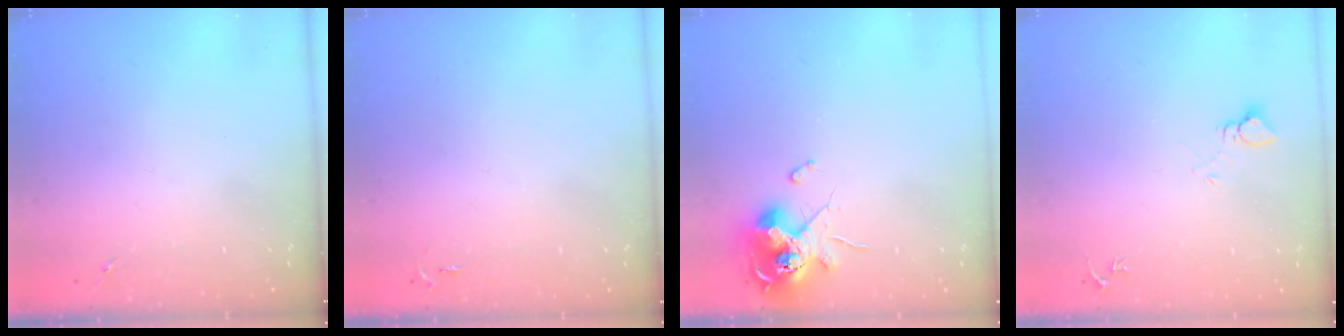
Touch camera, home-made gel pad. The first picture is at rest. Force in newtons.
{"total": 2.6, "press": 2.6, "slide": 0.4}
{"total": 12.4, "press": 12.3, "slide": 1.1}
{"total": 4.0, "press": 4.0, "slide": 0.4}